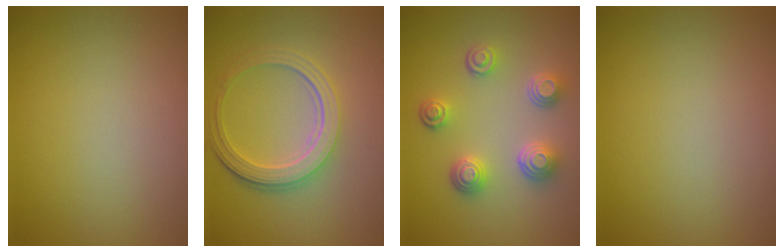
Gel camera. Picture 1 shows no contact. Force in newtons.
{"total": 5.1, "press": 3.8, "slide": 3.4}
{"total": 4.1, "press": 3.4, "slide": 2.3}
{"total": 0.0}